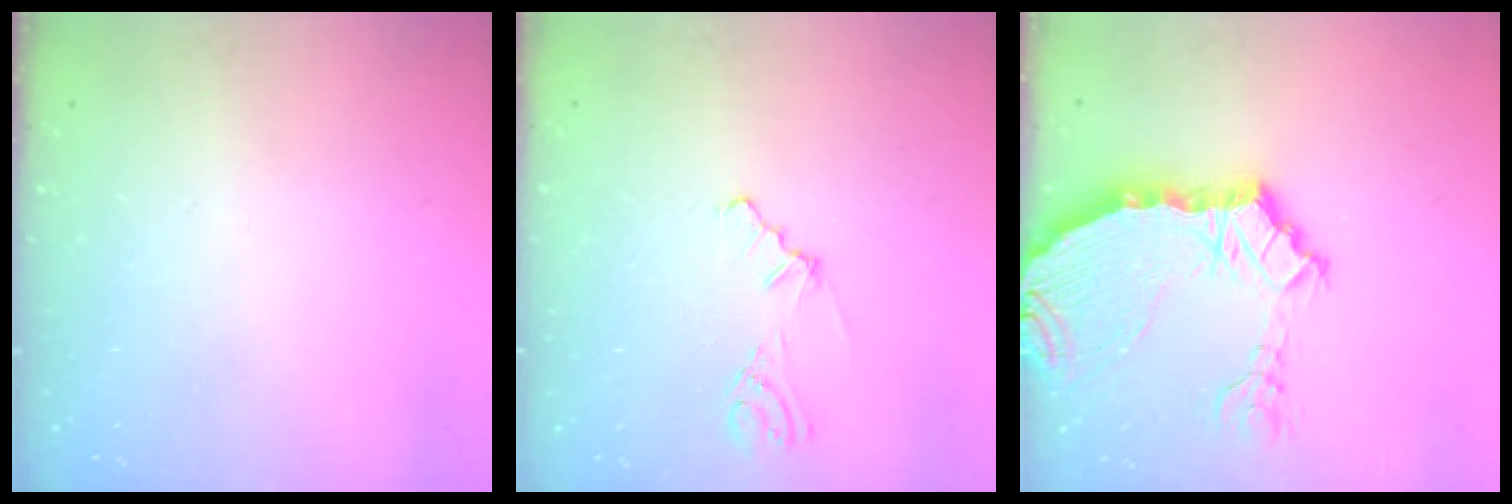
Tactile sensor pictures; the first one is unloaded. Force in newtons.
{"total": 2.6, "press": 2.5, "slide": 0.5}
{"total": 10.5, "press": 9.9, "slide": 3.4}